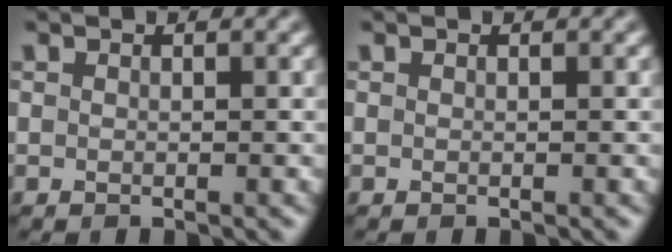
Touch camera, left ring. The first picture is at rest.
{"total": 0.0}